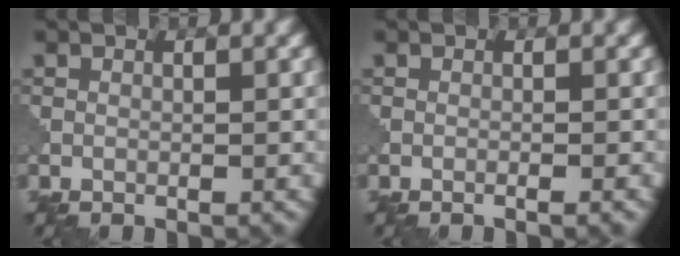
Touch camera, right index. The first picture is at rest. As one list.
[{"total": 0.8, "force": [-0.4, 0.1, 0.7], "torque": [-0.006, 0.000, -0.013]}]